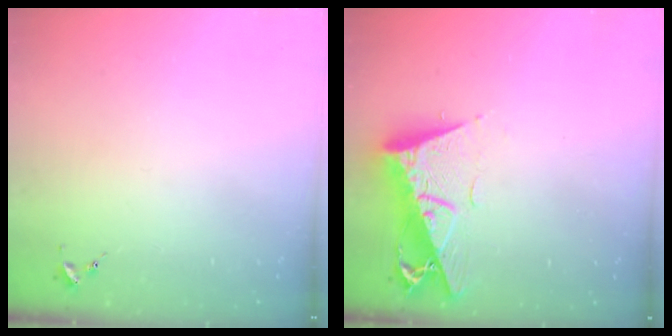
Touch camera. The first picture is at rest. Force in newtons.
{"total": 12.7, "press": 12.6, "slide": 1.1}